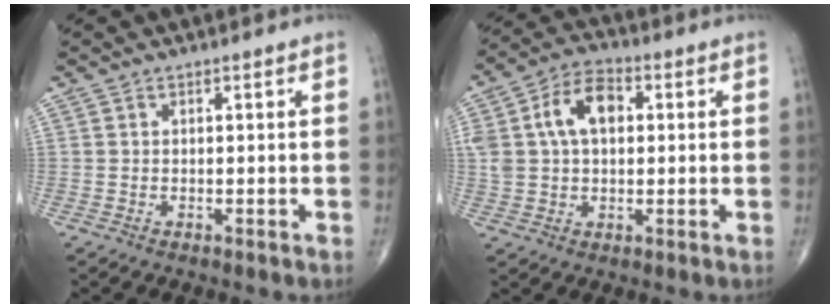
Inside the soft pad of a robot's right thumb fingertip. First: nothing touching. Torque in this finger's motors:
{"motor_torque": [1.14, 1.38, 1.02, 0.28, 0.08]}